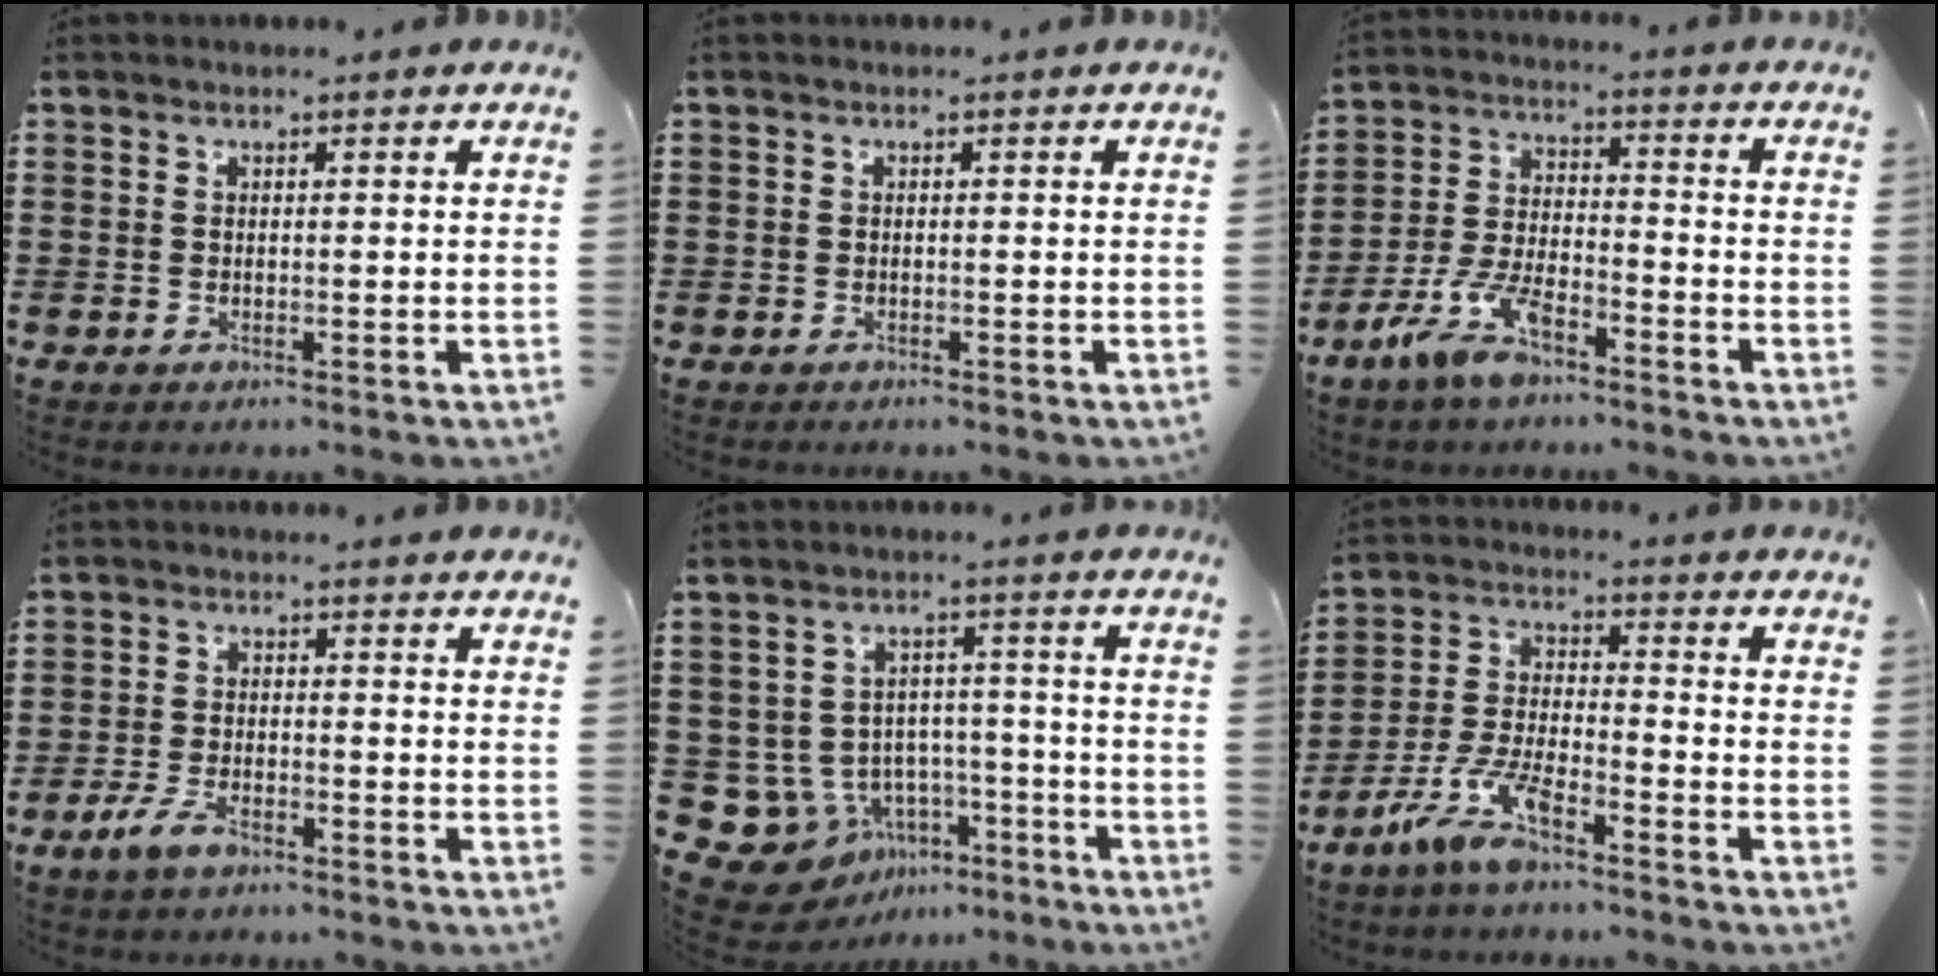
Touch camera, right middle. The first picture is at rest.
{"total": 0.0}
{"total": 8.3, "force": [-5.7, 2.8, 5.4], "torque": [-0.128, -0.004, -0.111]}
{"total": 4.2, "force": [-2.8, 1.5, 2.7], "torque": [-0.074, -0.003, -0.059]}
{"total": 8.5, "force": [-5.2, 6.4, 2.1], "torque": [-0.075, 0.016, -0.096]}
{"total": 8.2, "force": [-6.0, 1.6, 5.5], "torque": [-0.129, -0.007, -0.117]}